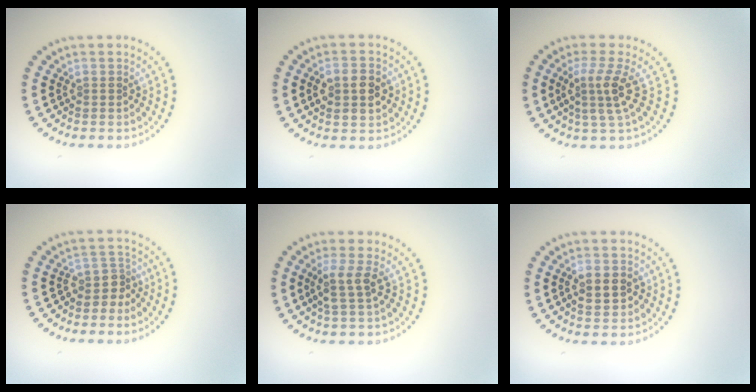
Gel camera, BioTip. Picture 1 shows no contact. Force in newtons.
{"total": 3.8, "press": 3.8, "slide": 0.2}
{"total": 3.0, "press": 2.2, "slide": 2.1}
{"total": 2.3, "press": 1.7, "slide": 1.6}
{"total": 2.4, "press": 1.9, "slide": 1.4}
{"total": 2.7, "press": 2.7, "slide": 0.1}